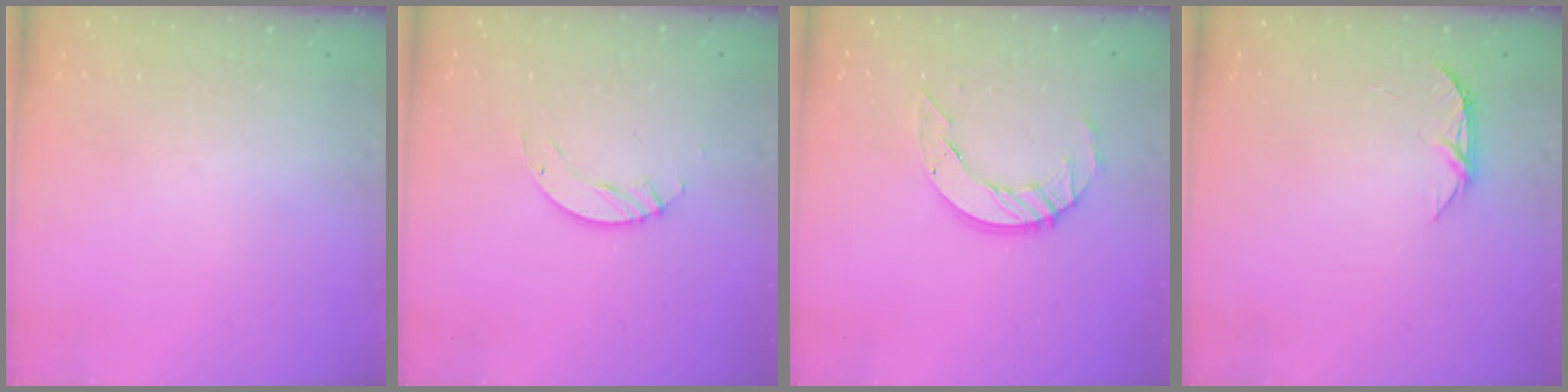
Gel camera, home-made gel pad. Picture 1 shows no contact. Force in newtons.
{"total": 4.0, "press": 4.0, "slide": 0.3}
{"total": 9.3, "press": 9.3, "slide": 0.9}
{"total": 5.7, "press": 5.6, "slide": 0.4}